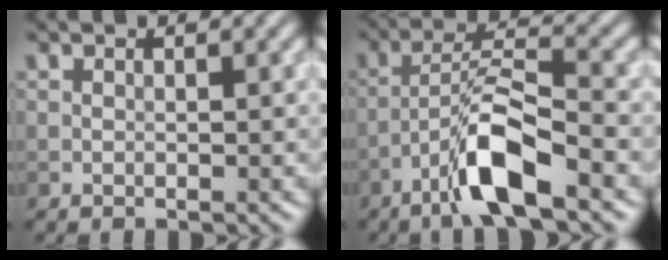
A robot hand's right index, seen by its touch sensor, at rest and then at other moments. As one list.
[{"total": 6.5, "force": [-3.8, 1.2, 5.1], "torque": [-0.096, 0.013, -0.074]}]